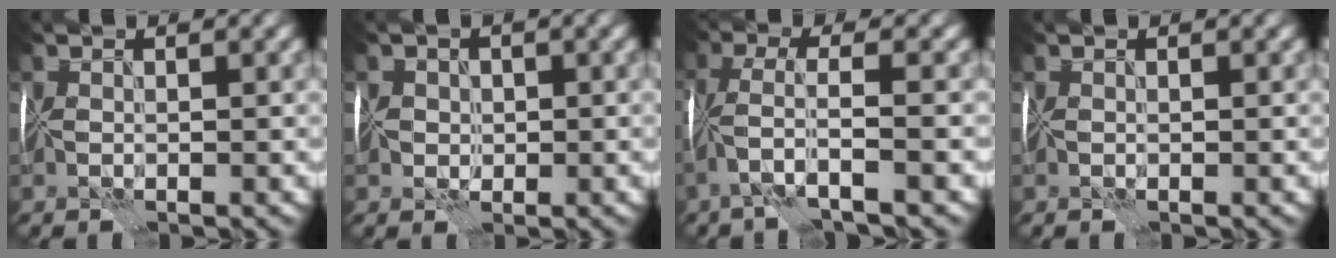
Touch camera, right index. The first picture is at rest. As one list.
[{"total": 2.1, "force": [0.0, 1.9, 0.8], "torque": [-0.005, 0.003, -0.004]}, {"total": 3.4, "force": [-1.6, 0.3, 3.0], "torque": [-0.064, 0.010, -0.040]}, {"total": 0.0}]